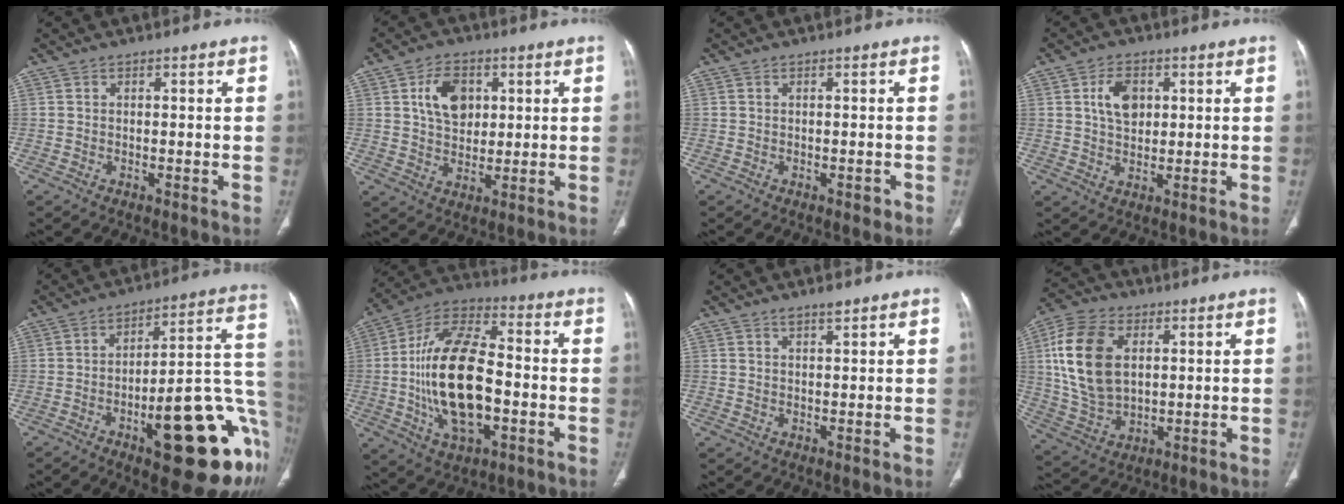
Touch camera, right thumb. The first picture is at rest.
{"total": 8.6, "force": [2.6, 6.1, 5.6], "torque": [-0.067, -0.009, 0.046]}
{"total": 1.0, "force": [-0.5, 0.5, 0.6], "torque": [-0.005, -0.001, -0.006]}
{"total": 6.4, "force": [1.8, 4.2, 4.4], "torque": [-0.062, -0.006, 0.031]}
{"total": 26.1, "force": [-8.6, 8.0, 23.2], "torque": [-0.227, 0.038, -0.108]}
{"total": 21.4, "force": [-2.5, 10.8, 18.2], "torque": [-0.329, 0.025, -0.043]}
{"total": 2.2, "force": [1.8, 0.5, 1.1], "torque": [-0.011, -0.009, 0.032]}
{"total": 16.4, "force": [3.8, 10.5, 12.0], "torque": [-0.226, -0.003, 0.077]}